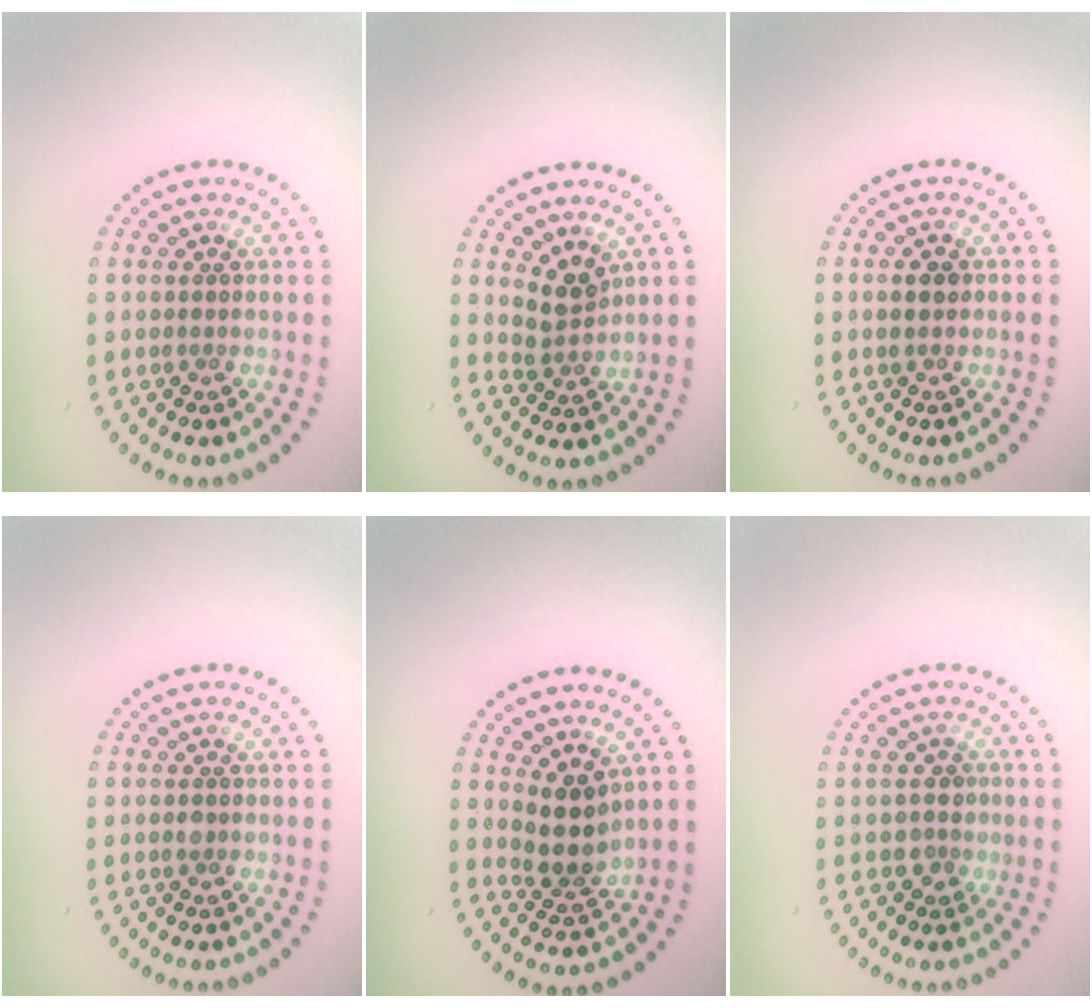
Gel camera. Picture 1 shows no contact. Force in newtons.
{"total": 2.3, "press": 1.8, "slide": 1.5}
{"total": 1.3, "press": 1.3, "slide": 0.2}
{"total": 0.8, "press": 0.8, "slide": 0.1}
{"total": 3.1, "press": 2.6, "slide": 1.8}
{"total": 1.4, "press": 1.3, "slide": 0.7}